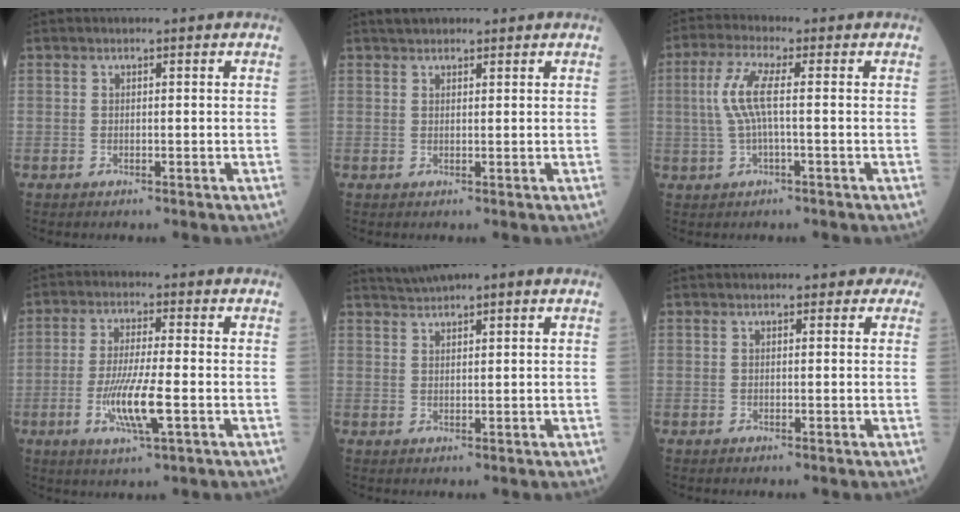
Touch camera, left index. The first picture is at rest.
{"total": 2.7, "force": [2.3, 1.0, 1.0], "torque": [-0.016, 0.024, 0.034]}
{"total": 5.8, "force": [0.3, 0.8, 5.8], "torque": [-0.136, 0.015, 0.004]}
{"total": 8.3, "force": [-2.4, 0.6, 7.9], "torque": [-0.157, -0.015, -0.047]}
{"total": 3.6, "force": [2.8, 0.0, 2.2], "torque": [-0.048, 0.028, 0.053]}
{"total": 1.9, "force": [1.1, 1.2, 1.0], "torque": [-0.001, 0.006, -0.001]}